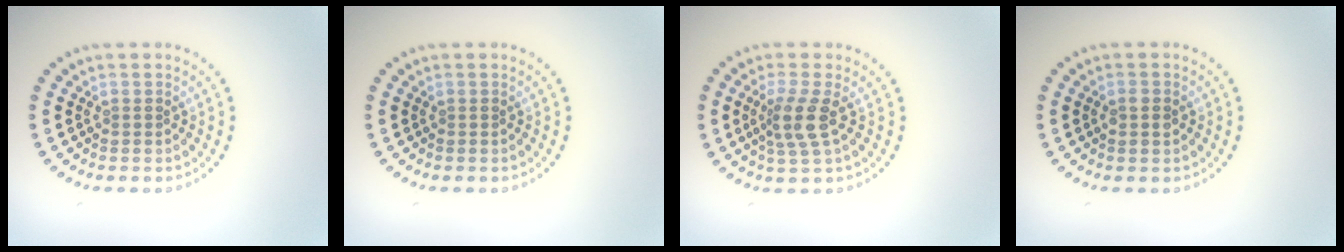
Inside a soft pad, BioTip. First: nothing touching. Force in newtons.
{"total": 0.0}
{"total": 2.9, "press": 2.3, "slide": 1.8}
{"total": 1.6, "press": 1.6, "slide": 0.1}